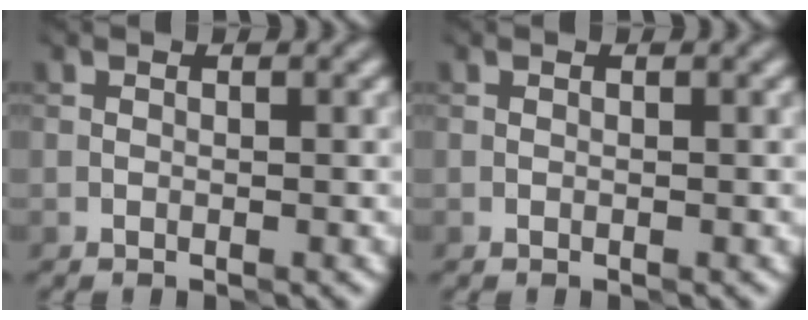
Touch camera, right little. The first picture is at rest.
{"total": 0.0}